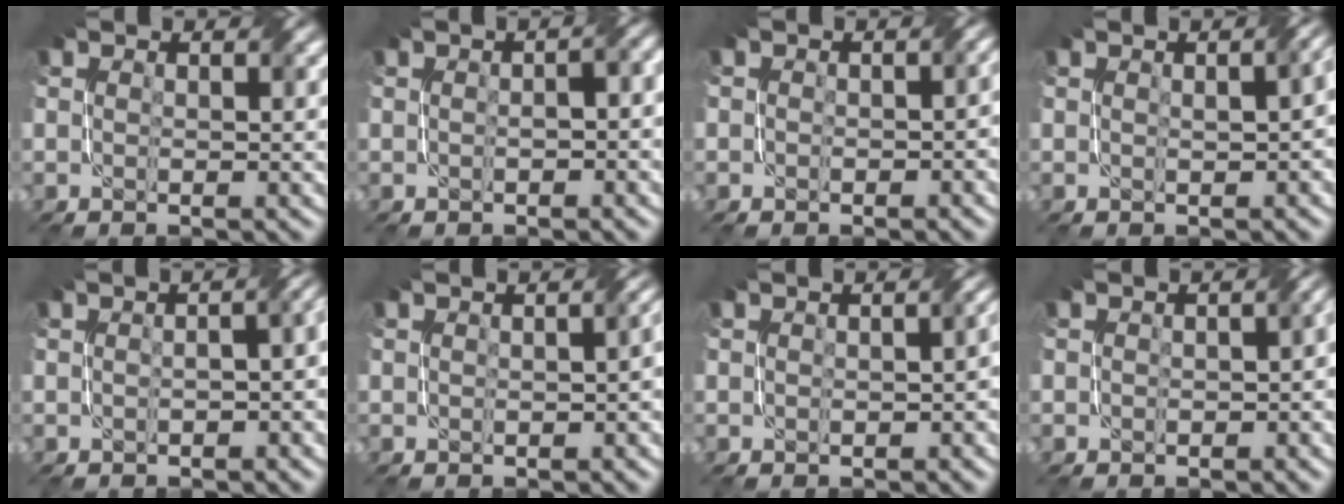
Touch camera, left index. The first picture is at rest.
{"total": 3.5, "force": [0.3, 1.5, 3.1], "torque": [-0.038, 0.013, -0.004]}
{"total": 2.8, "force": [0.0, 2.0, 2.0], "torque": [-0.012, -0.004, -0.002]}
{"total": 2.8, "force": [0.3, 0.8, 2.7], "torque": [-0.032, 0.011, 0.010]}
{"total": 6.2, "force": [-0.2, 3.1, 5.4], "torque": [-0.036, 0.011, -0.012]}
{"total": 2.8, "force": [-0.3, 1.2, 2.5], "torque": [-0.018, 0.000, 0.008]}
{"total": 2.8, "force": [-0.2, 1.5, 2.3], "torque": [-0.014, 0.000, 0.001]}
{"total": 3.6, "force": [-0.3, 2.3, 2.8], "torque": [-0.012, -0.002, 0.003]}